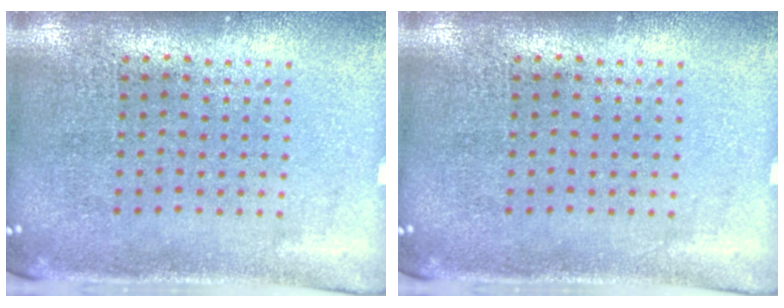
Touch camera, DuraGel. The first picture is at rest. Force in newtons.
{"total": 0.0}